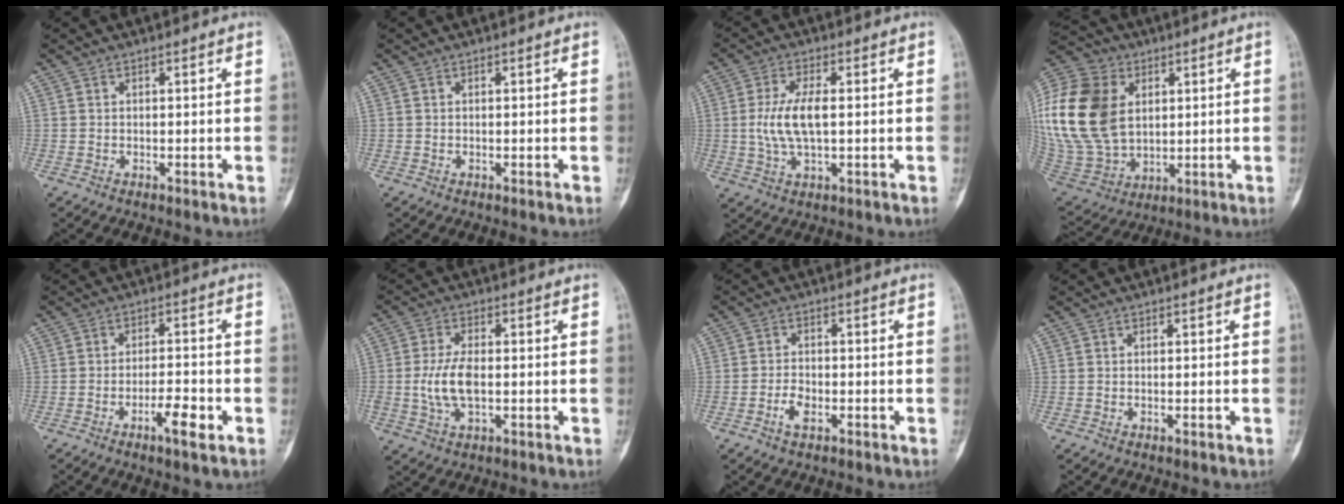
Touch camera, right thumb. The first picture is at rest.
{"total": 0.0}
{"total": 7.8, "force": [0.2, 3.1, 7.2], "torque": [-0.157, 0.003, 0.004]}
{"total": 26.4, "force": [5.5, 19.0, 17.5], "torque": [-0.387, 0.006, 0.116]}
{"total": 5.5, "force": [-2.7, 1.3, 4.7], "torque": [-0.079, 0.014, -0.044]}
{"total": 7.2, "force": [-0.6, 3.6, 6.3], "torque": [-0.137, 0.003, -0.012]}
{"total": 3.4, "force": [-1.6, 1.8, 2.3], "torque": [-0.044, 0.011, -0.032]}
{"total": 0.0}